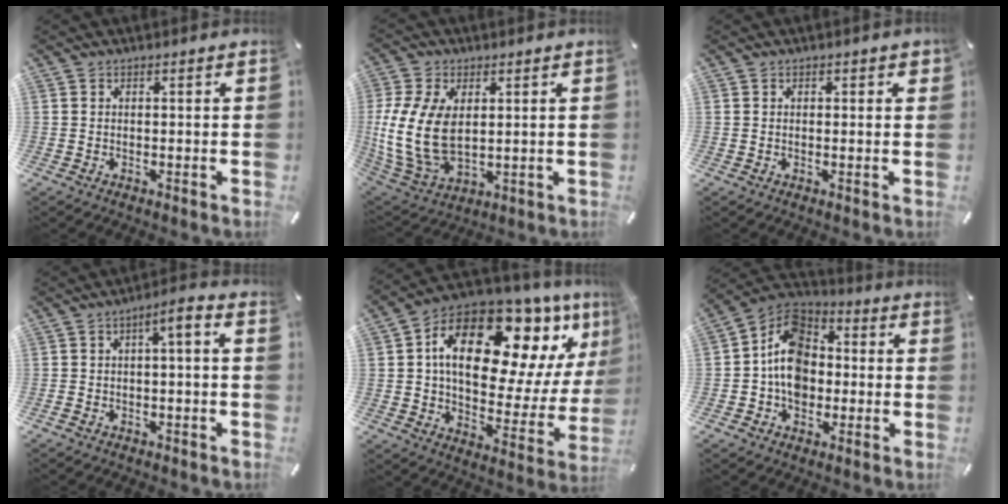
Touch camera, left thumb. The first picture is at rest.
{"total": 14.4, "force": [1.2, 9.7, 10.5], "torque": [-0.252, -0.010, 0.025]}
{"total": 0.6, "force": [0.2, 0.5, 0.4], "torque": [-0.009, 0.005, 0.002]}
{"total": 4.3, "force": [-1.9, 1.3, 3.7], "torque": [-0.066, 0.012, -0.037]}
{"total": 22.5, "force": [11.1, 12.2, 15.2], "torque": [-0.230, -0.070, 0.185]}
{"total": 11.3, "force": [-2.0, 9.3, 6.1], "torque": [-0.133, 0.020, -0.041]}